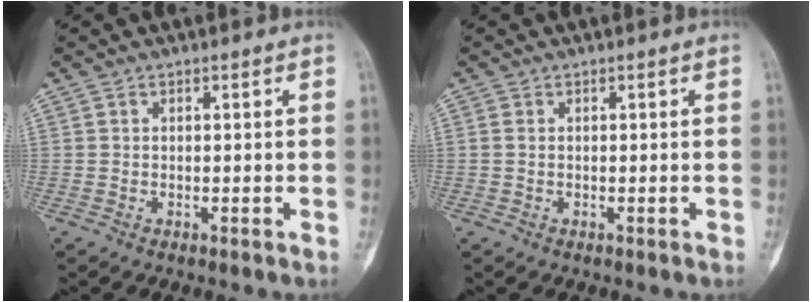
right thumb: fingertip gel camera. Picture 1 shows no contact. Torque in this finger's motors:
{"motor_torque": [-0.58, 0.24, 0.23, 0.10, -0.10]}